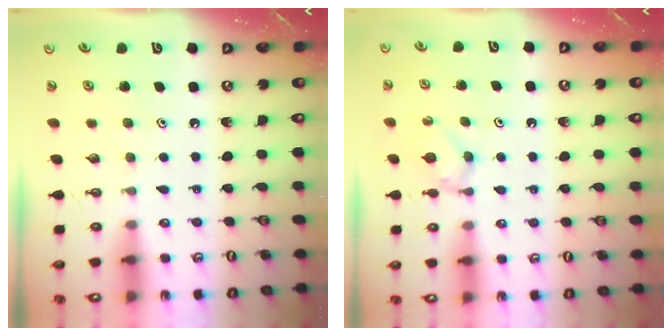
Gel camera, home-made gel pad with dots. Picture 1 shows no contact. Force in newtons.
{"total": 3.0, "press": 2.9, "slide": 0.7}